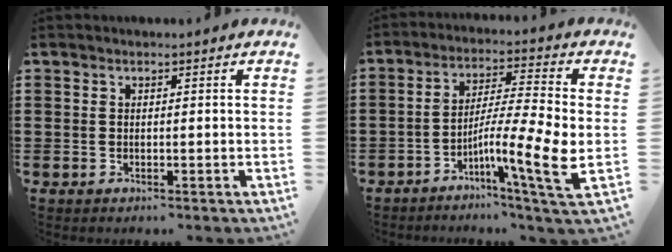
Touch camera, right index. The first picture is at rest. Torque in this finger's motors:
{"motor_torque": [2.14, 0.00, 0.29, 0.21]}